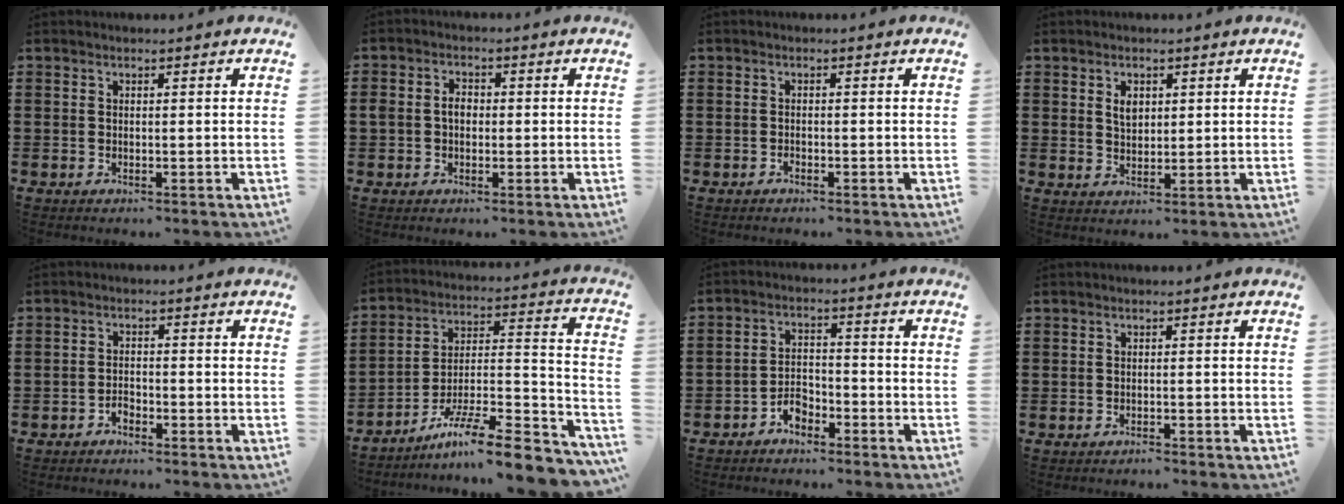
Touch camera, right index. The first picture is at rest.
{"total": 2.8, "force": [0.0, 2.1, 1.8], "torque": [-0.038, 0.009, -0.003]}
{"total": 0.6, "force": [-0.6, 0.3, 0.1], "torque": [-0.003, 0.001, -0.012]}
{"total": 2.6, "force": [1.0, 1.7, 1.7], "torque": [-0.031, 0.003, 0.016]}
{"total": 1.8, "force": [-1.5, 0.9, 0.4], "torque": [-0.013, 0.001, -0.032]}
{"total": 11.3, "force": [-8.5, 1.0, 7.3], "torque": [-0.108, 0.015, -0.157]}
{"total": 3.6, "force": [-2.8, 1.8, 1.2], "torque": [-0.026, 0.010, -0.057]}
{"total": 0.9, "force": [-0.9, 0.1, 0.0], "torque": [-0.003, 0.000, -0.020]}